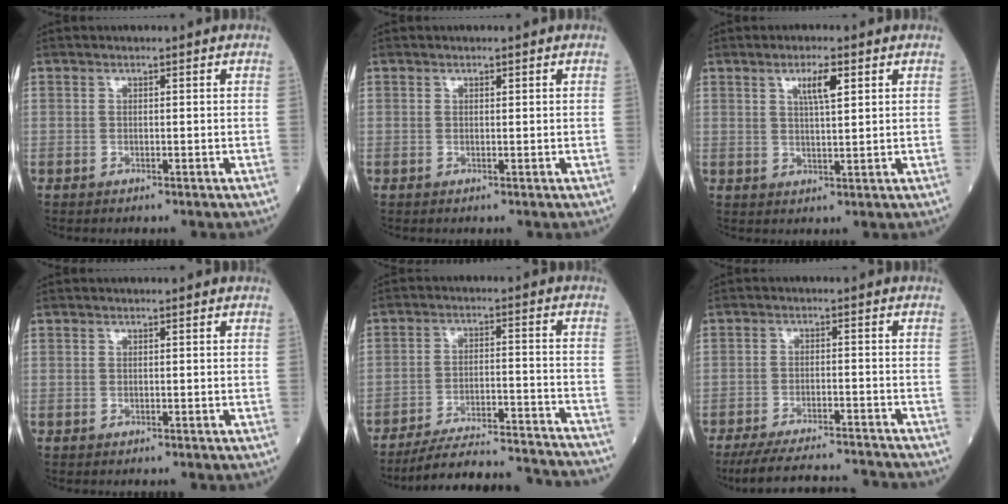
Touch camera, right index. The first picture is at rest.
{"total": 0.0}
{"total": 4.1, "force": [2.0, 0.5, 3.6], "torque": [-0.064, 0.001, 0.034]}
{"total": 0.0}
{"total": 22.0, "force": [-20.9, 1.1, 7.0], "torque": [-0.082, -0.013, -0.285]}
{"total": 14.3, "force": [-13.5, 1.1, 4.6], "torque": [-0.082, -0.004, -0.195]}